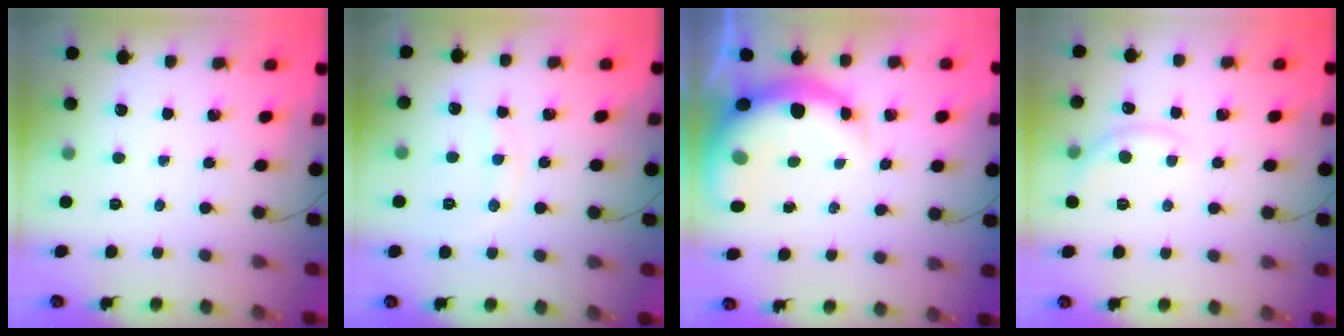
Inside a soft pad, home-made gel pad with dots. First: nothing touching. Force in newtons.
{"total": 7.8, "press": 7.8, "slide": 0.7}
{"total": 9.9, "press": 9.6, "slide": 2.7}
{"total": 3.3, "press": 3.1, "slide": 1.2}